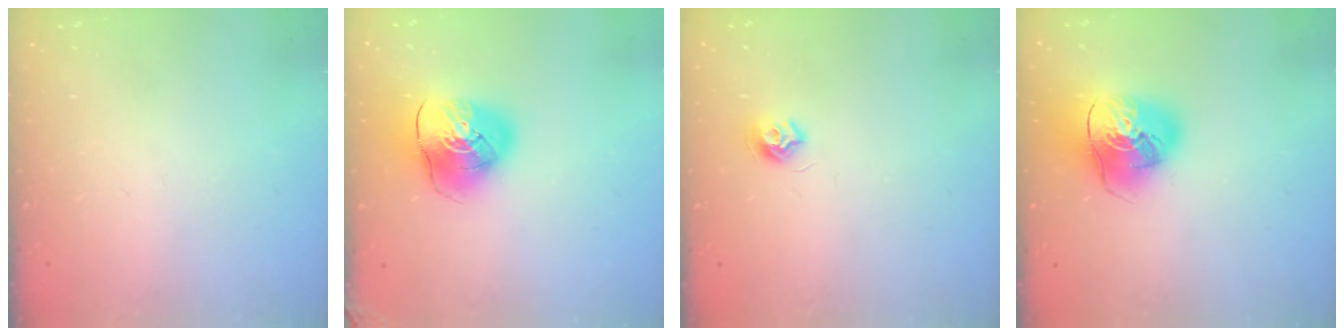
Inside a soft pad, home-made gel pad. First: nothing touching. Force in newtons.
{"total": 12.7, "press": 12.5, "slide": 1.8}
{"total": 7.6, "press": 7.5, "slide": 0.5}
{"total": 16.2, "press": 16.0, "slide": 2.4}